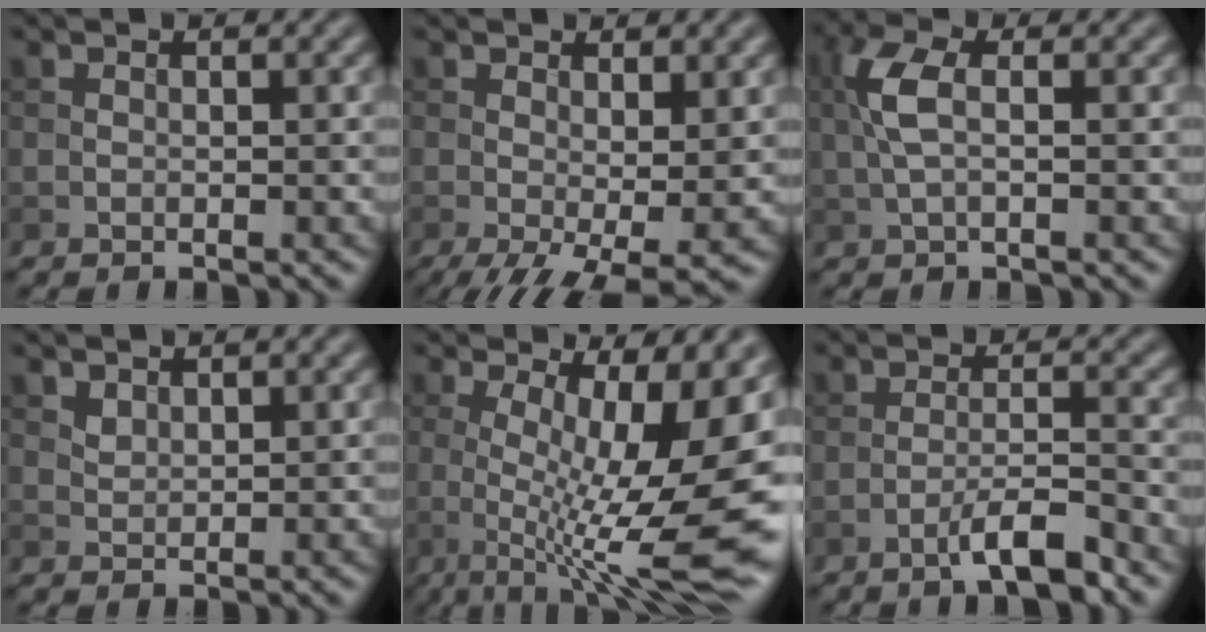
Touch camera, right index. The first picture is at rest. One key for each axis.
{"total": 6.4, "fx": -1.5, "fy": 2.1, "fz": 5.8, "tx": -0.105, "ty": -0.019, "tz": -0.014}
{"total": 3.5, "fx": 0.4, "fy": 1.4, "fz": 3.2, "tx": -0.076, "ty": 0.008, "tz": 0.004}
{"total": 1.2, "fx": 0.9, "fy": 0.7, "fz": 0.4, "tx": -0.011, "ty": -0.002, "tz": 0.021}
{"total": 15.0, "fx": -0.9, "fy": 4.7, "fz": 14.2, "tx": -0.186, "ty": 0.001, "tz": -0.006}
{"total": 3.8, "fx": -2.5, "fy": 0.4, "fz": 2.8, "tx": -0.047, "ty": 0.009, "tz": -0.051}